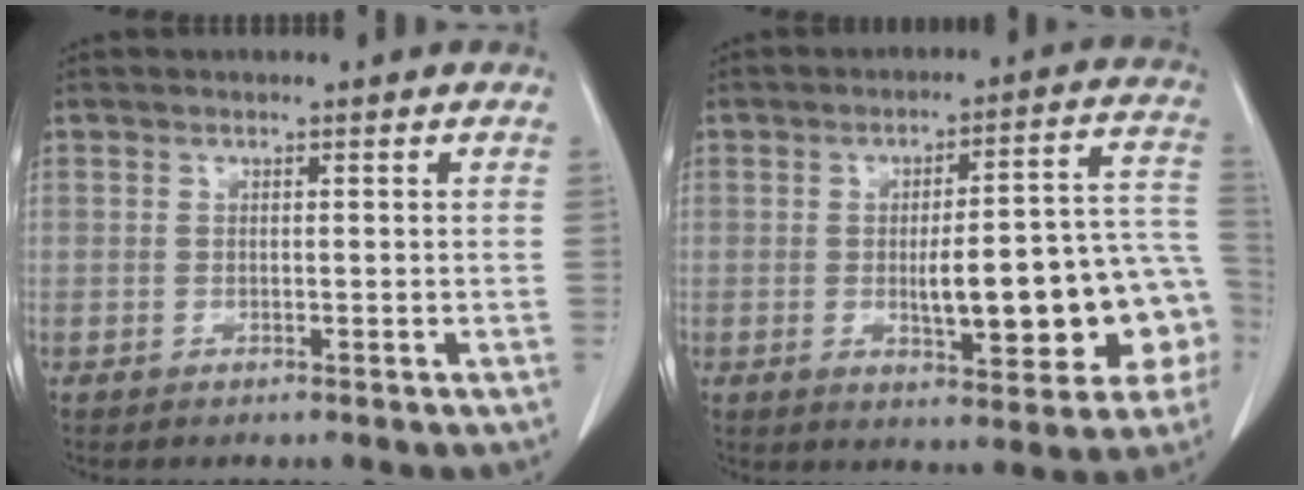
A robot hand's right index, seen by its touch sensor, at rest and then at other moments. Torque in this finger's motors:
{"motor_torque": [0.31, 0.01, 0.18, 0.08]}